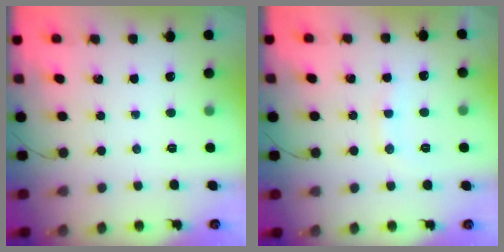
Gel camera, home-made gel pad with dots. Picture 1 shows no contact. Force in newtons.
{"total": 7.7, "press": 7.7, "slide": 1.1}